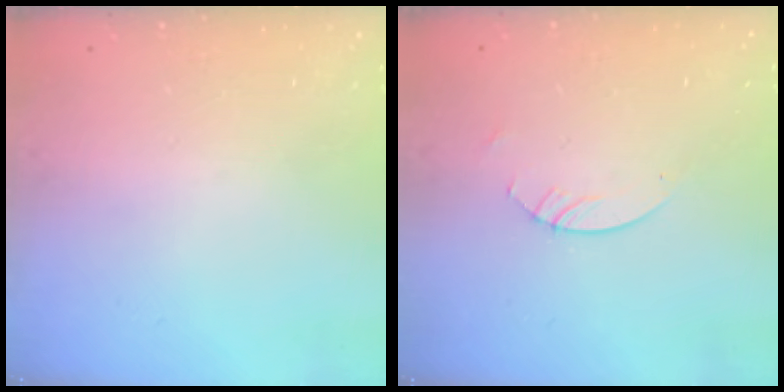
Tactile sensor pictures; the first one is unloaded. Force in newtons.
{"total": 3.0, "press": 2.9, "slide": 0.3}